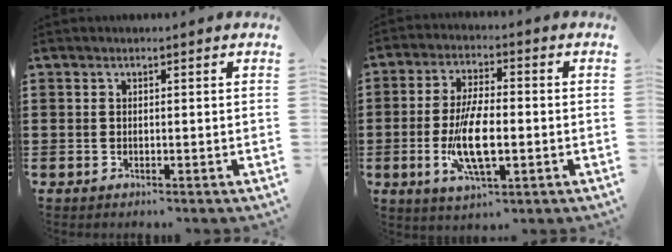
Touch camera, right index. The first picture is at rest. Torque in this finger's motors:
{"motor_torque": [2.14, 0.00, 1.05, 0.21]}